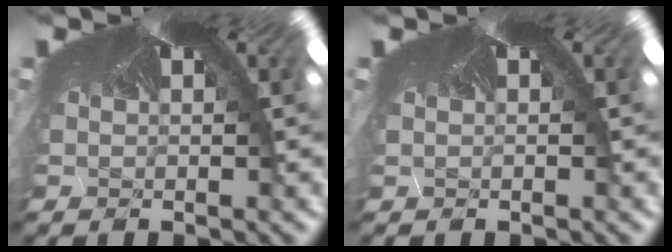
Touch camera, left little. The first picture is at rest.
{"total": 0.5, "force": [-0.3, 0.4, 0.0], "torque": [-0.007, -0.004, -0.001]}